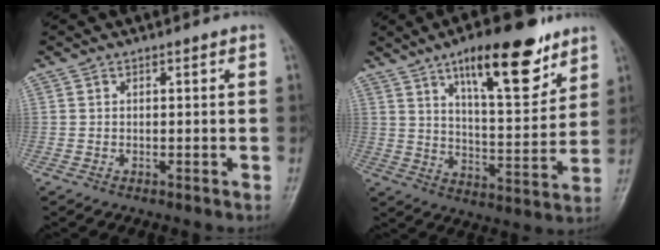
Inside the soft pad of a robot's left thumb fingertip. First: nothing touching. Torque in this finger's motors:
{"motor_torque": [0.84, 0.78, 1.49, -1.29, 0.18]}